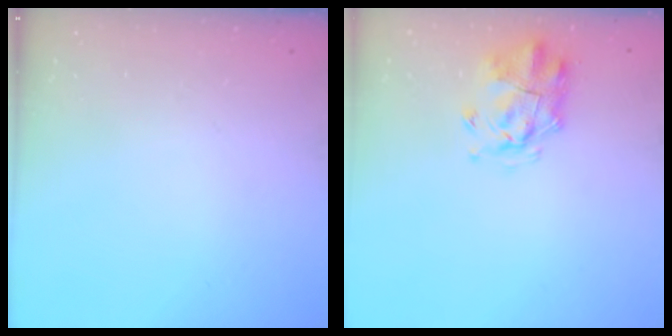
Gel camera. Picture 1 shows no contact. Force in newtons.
{"total": 3.4, "press": 3.1, "slide": 1.5}